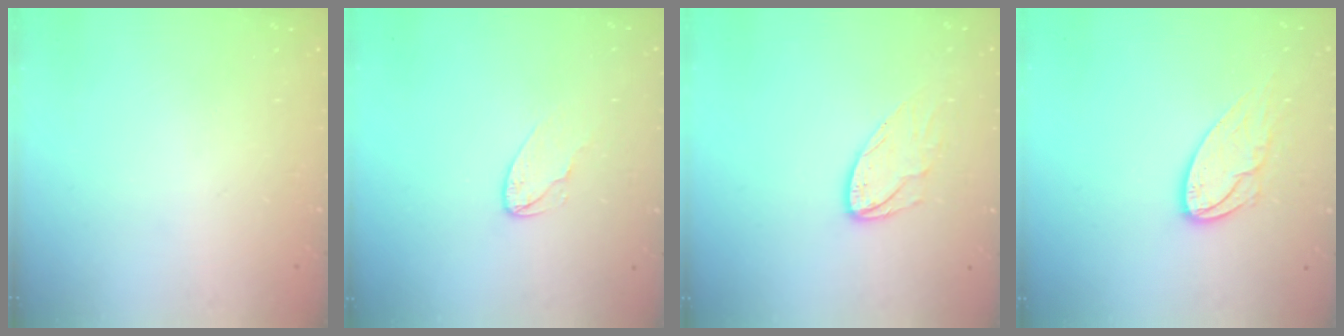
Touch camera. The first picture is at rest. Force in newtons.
{"total": 4.9, "press": 4.9, "slide": 0.4}
{"total": 7.9, "press": 7.9, "slide": 0.3}
{"total": 11.2, "press": 11.1, "slide": 0.9}